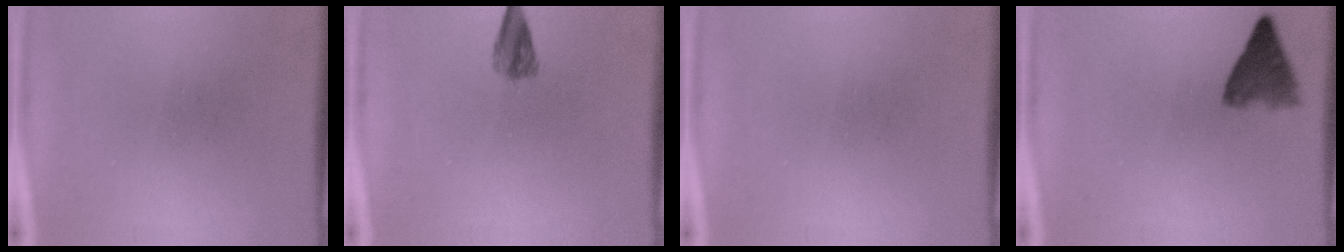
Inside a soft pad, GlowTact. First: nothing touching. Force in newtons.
{"total": 2.5}
{"total": 0.0}
{"total": 4.4}